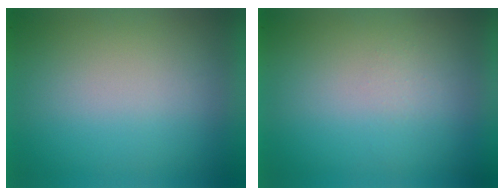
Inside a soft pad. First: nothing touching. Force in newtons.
{"total": 1.2}